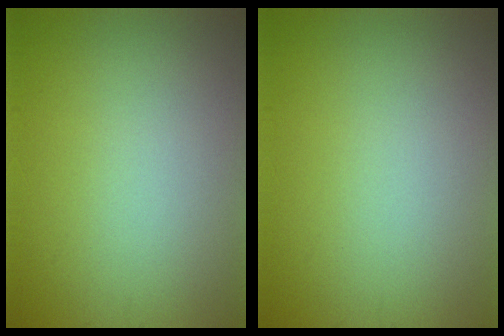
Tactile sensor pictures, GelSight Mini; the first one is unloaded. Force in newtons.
{"total": 0.0}